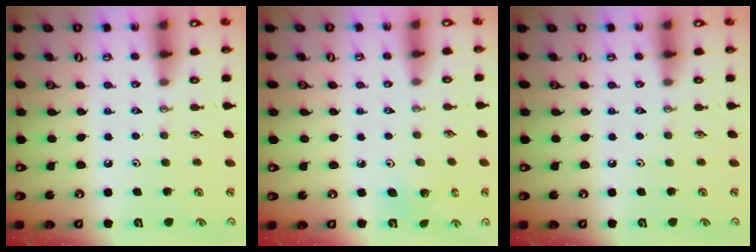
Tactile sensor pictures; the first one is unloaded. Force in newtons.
{"total": 3.8, "press": 3.7, "slide": 1.0}
{"total": 0.0}